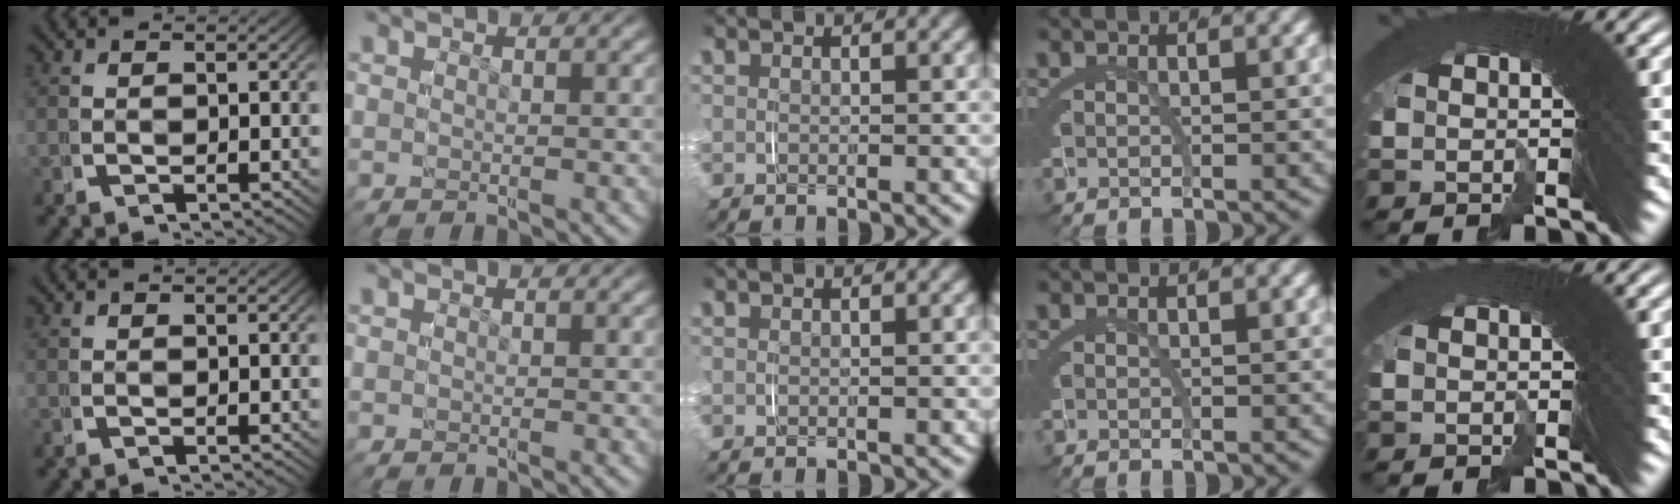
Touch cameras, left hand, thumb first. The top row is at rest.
{}